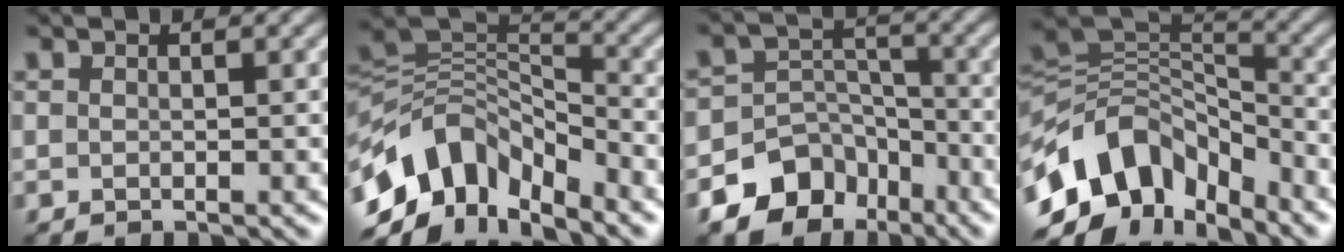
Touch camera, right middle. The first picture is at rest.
{"total": 10.2, "force": [-5.7, 5.6, 6.3], "torque": [-0.110, 0.011, -0.115]}
{"total": 9.5, "force": [-6.3, 6.6, 2.6], "torque": [-0.042, 0.006, -0.111]}
{"total": 10.6, "force": [-5.9, 6.4, 6.0], "torque": [-0.106, 0.019, -0.119]}